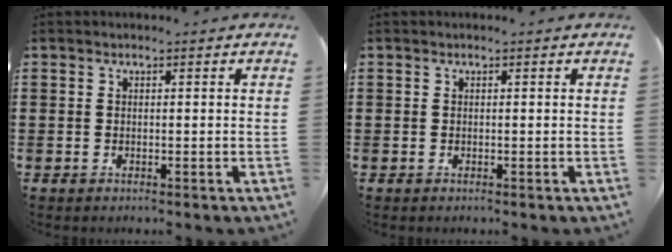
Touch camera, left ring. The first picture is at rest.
{"total": 0.0}